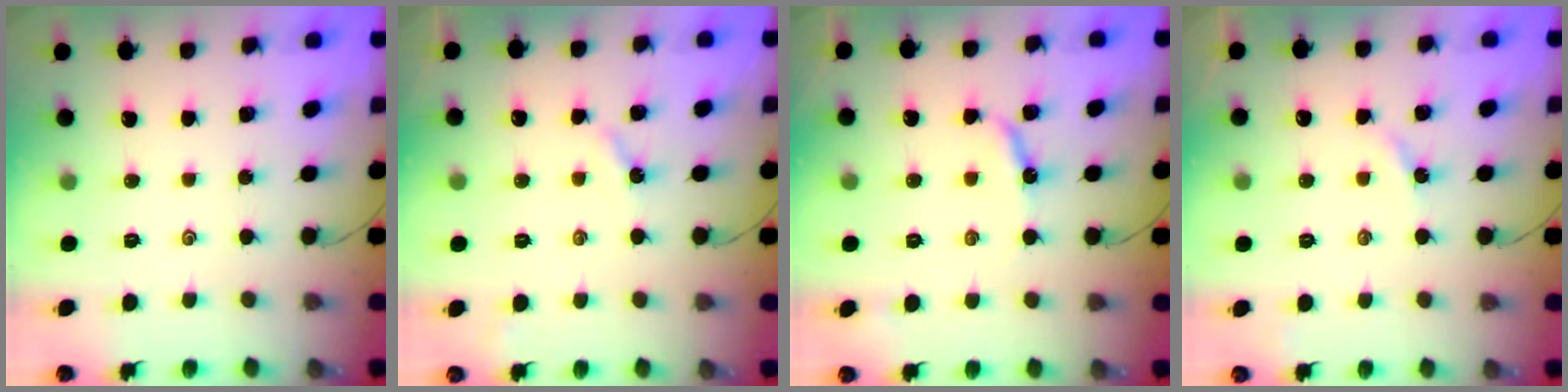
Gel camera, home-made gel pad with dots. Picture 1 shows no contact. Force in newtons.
{"total": 2.8, "press": 2.7, "slide": 0.3}
{"total": 6.1, "press": 6.1, "slide": 0.4}
{"total": 2.5, "press": 2.5, "slide": 0.3}